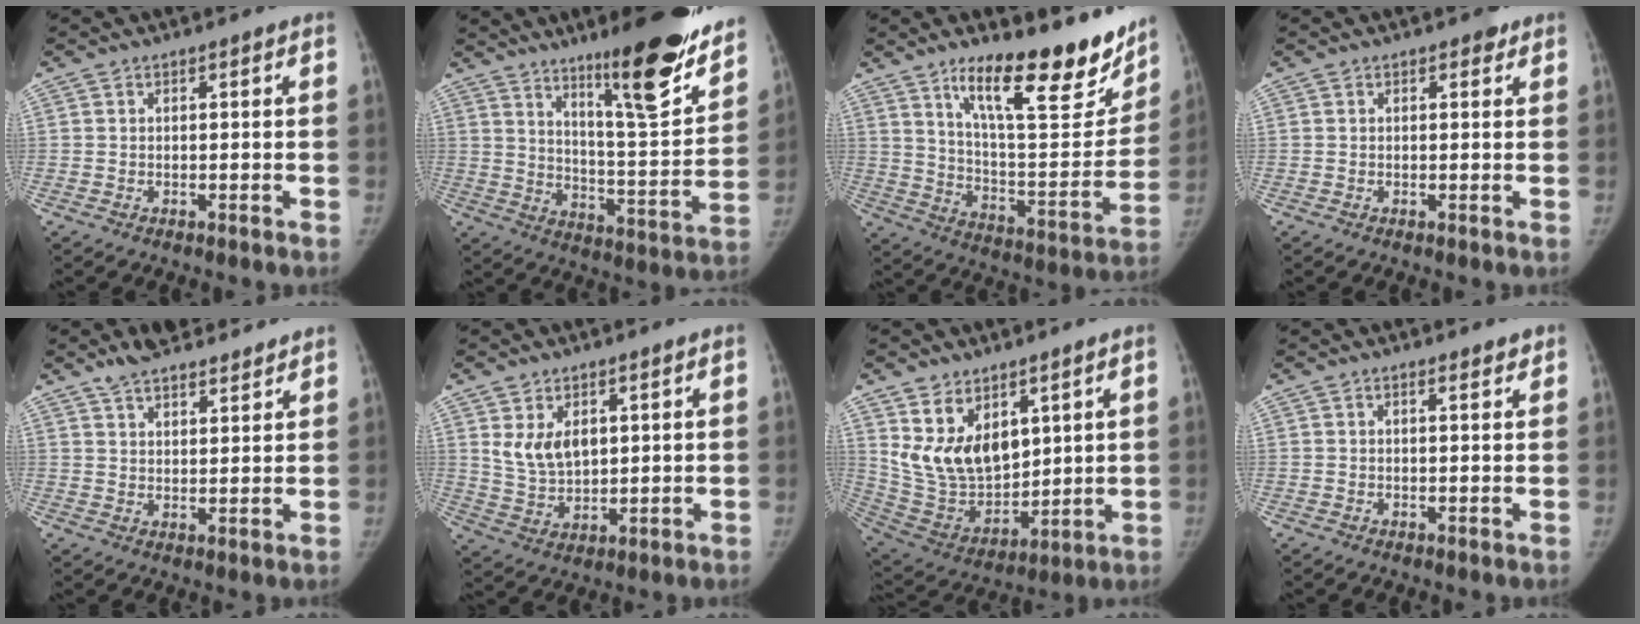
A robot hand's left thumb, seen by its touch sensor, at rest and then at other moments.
{"total": 19.0, "force": [13.7, 2.8, 12.9], "torque": [-0.150, -0.094, 0.216]}
{"total": 23.6, "force": [16.4, 7.1, 15.4], "torque": [-0.177, -0.098, 0.259]}
{"total": 1.3, "force": [0.8, 0.8, 0.6], "torque": [0.002, -0.003, 0.006]}
{"total": 9.8, "force": [7.7, 3.6, 4.8], "torque": [-0.054, -0.024, 0.129]}
{"total": 7.5, "force": [2.9, 4.6, 5.2], "torque": [-0.078, -0.019, 0.068]}
{"total": 15.3, "force": [7.0, 9.6, 9.6], "torque": [-0.138, -0.039, 0.163]}
{"total": 1.7, "force": [1.4, 0.5, 1.0], "torque": [-0.010, -0.007, 0.019]}